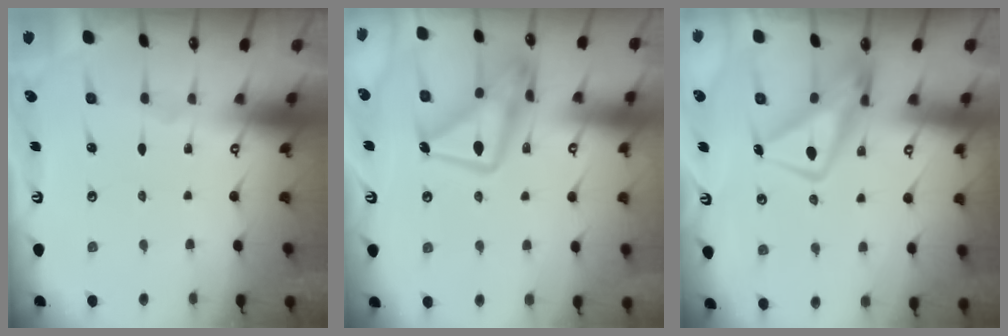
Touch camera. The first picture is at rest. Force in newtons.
{"total": 17.3, "press": 17.2, "slide": 1.3}
{"total": 10.7, "press": 10.6, "slide": 1.2}